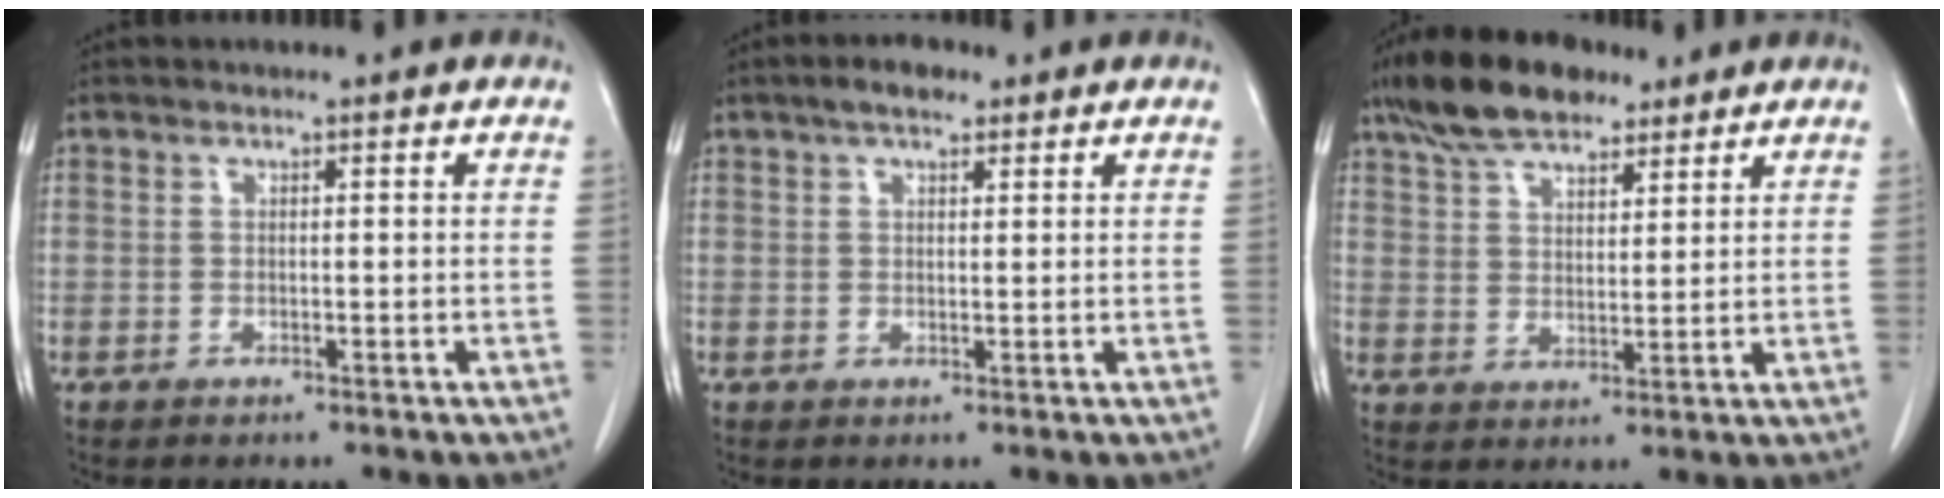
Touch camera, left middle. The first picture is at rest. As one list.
[{"total": 3.5, "force": [2.3, 1.4, 2.1], "torque": [-0.041, 0.010, 0.037]}, {"total": 11.4, "force": [8.7, 4.5, 5.9], "torque": [-0.110, 0.024, 0.154]}]